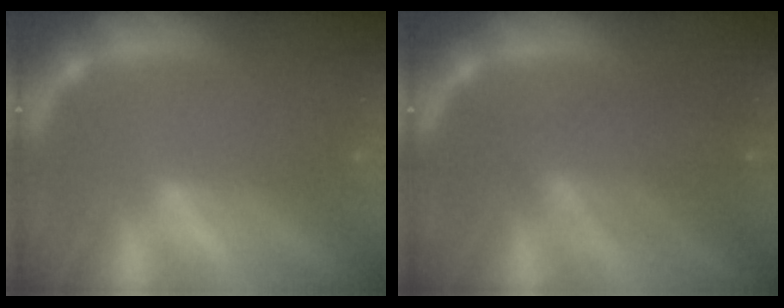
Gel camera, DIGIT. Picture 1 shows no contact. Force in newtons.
{"total": 5.0}